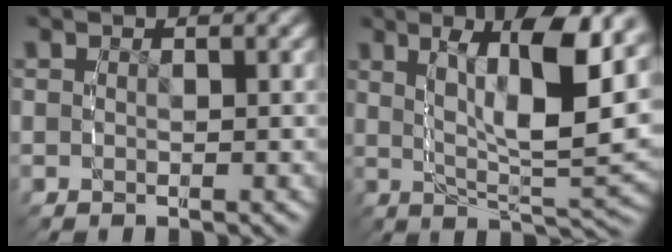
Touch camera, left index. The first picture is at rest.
{"total": 10.4, "force": [2.6, 3.0, 9.6], "torque": [-0.145, 0.005, 0.044]}